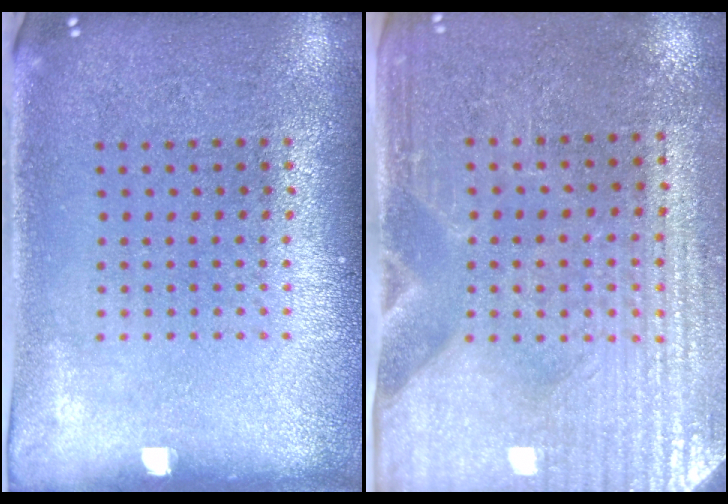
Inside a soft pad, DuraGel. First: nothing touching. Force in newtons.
{"total": 3.6, "press": 3.3, "slide": 1.3}